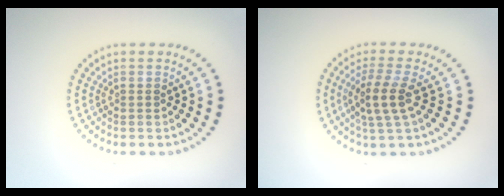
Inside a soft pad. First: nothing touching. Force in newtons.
{"total": 3.2, "press": 2.6, "slide": 1.8}